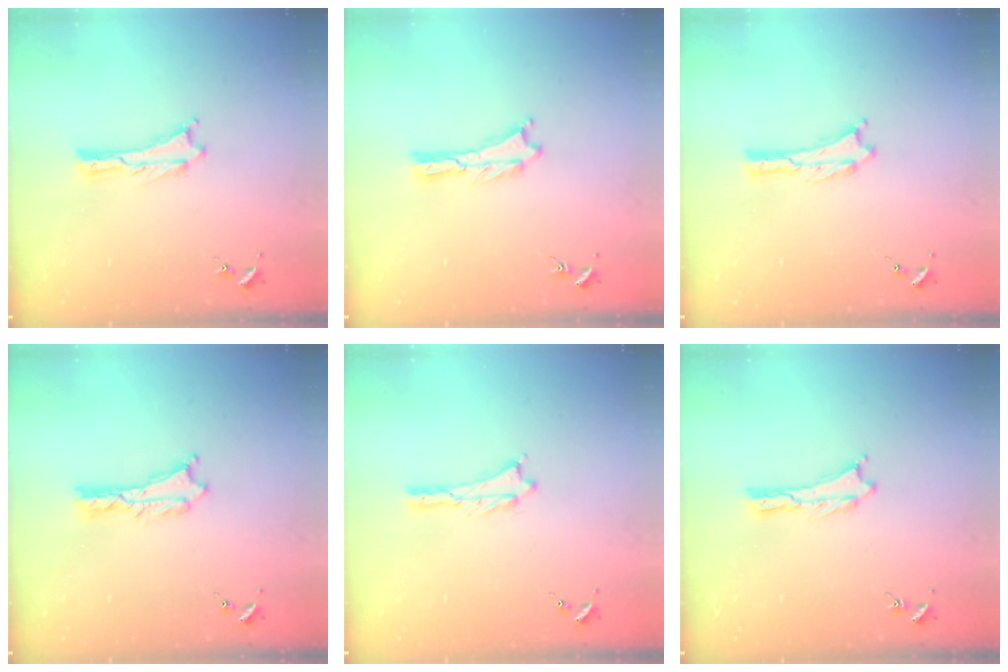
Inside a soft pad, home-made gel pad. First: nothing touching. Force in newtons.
{"total": 0.0}
{"total": 0.0}
{"total": 0.7, "press": 0.7, "slide": 0.1}
{"total": 0.5, "press": 0.5, "slide": 0.2}
{"total": 0.0}